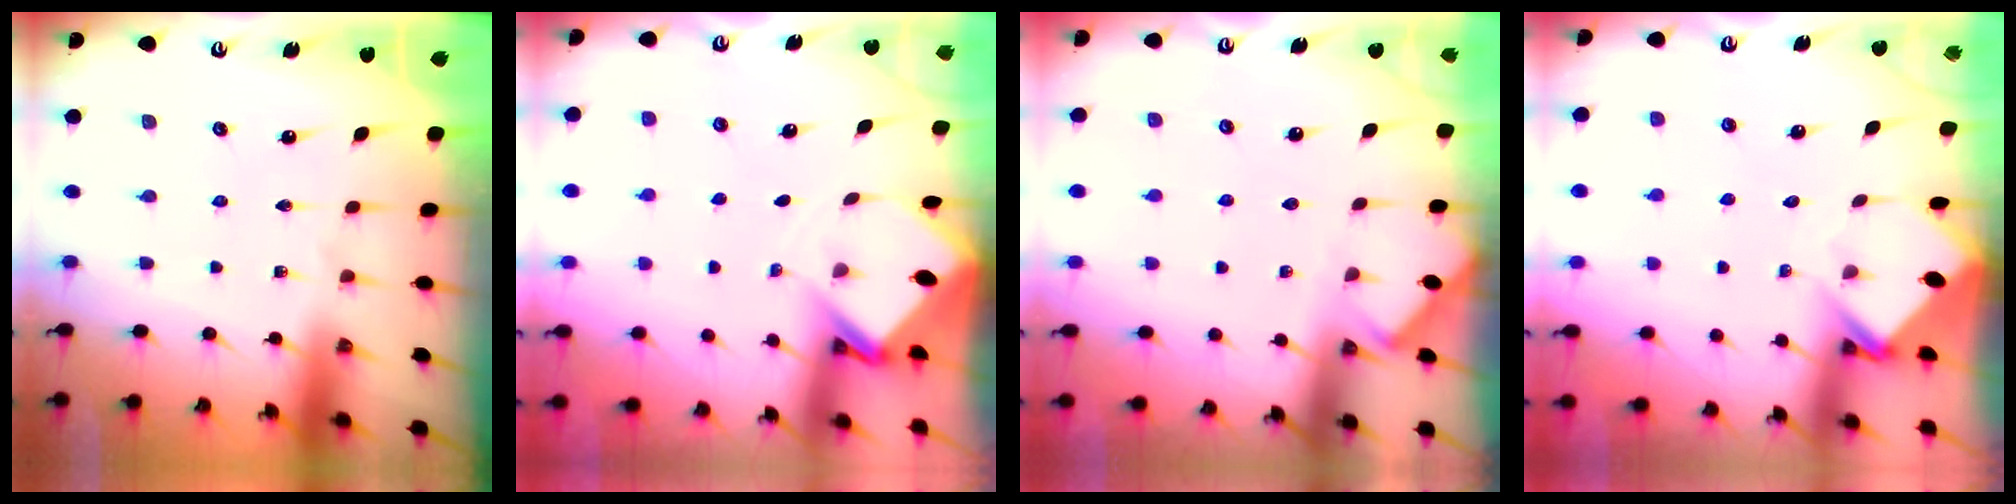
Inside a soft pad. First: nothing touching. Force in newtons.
{"total": 3.5, "press": 3.5, "slide": 0.2}
{"total": 2.3, "press": 2.3, "slide": 0.3}
{"total": 3.8, "press": 3.8, "slide": 0.3}